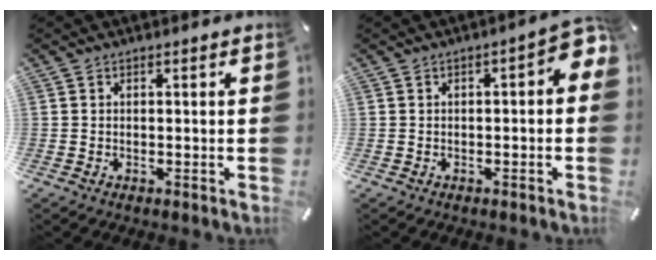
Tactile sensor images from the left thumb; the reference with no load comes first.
{"total": 4.8, "force": [-0.5, 2.0, 4.3], "torque": [-0.063, 0.005, -0.011]}